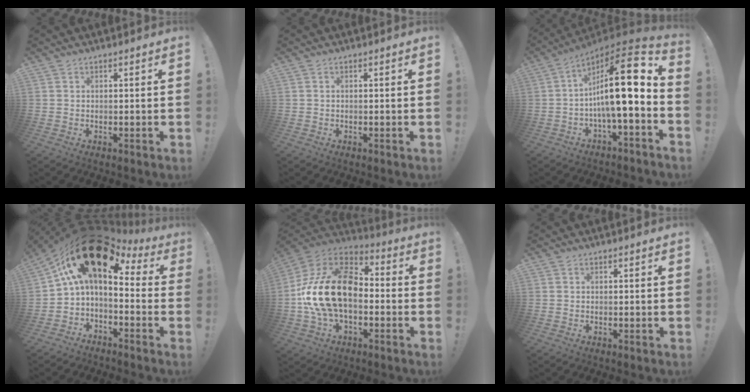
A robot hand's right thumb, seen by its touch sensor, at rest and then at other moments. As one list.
[{"total": 0.0}, {"total": 18.8, "force": [1.2, 4.2, 18.2], "torque": [-0.283, -0.010, 0.010]}, {"total": 19.1, "force": [8.7, 8.4, 14.8], "torque": [-0.235, -0.046, 0.159]}, {"total": 22.8, "force": [-0.6, 14.4, 17.7], "torque": [-0.332, 0.024, 0.001]}, {"total": 0.0}]